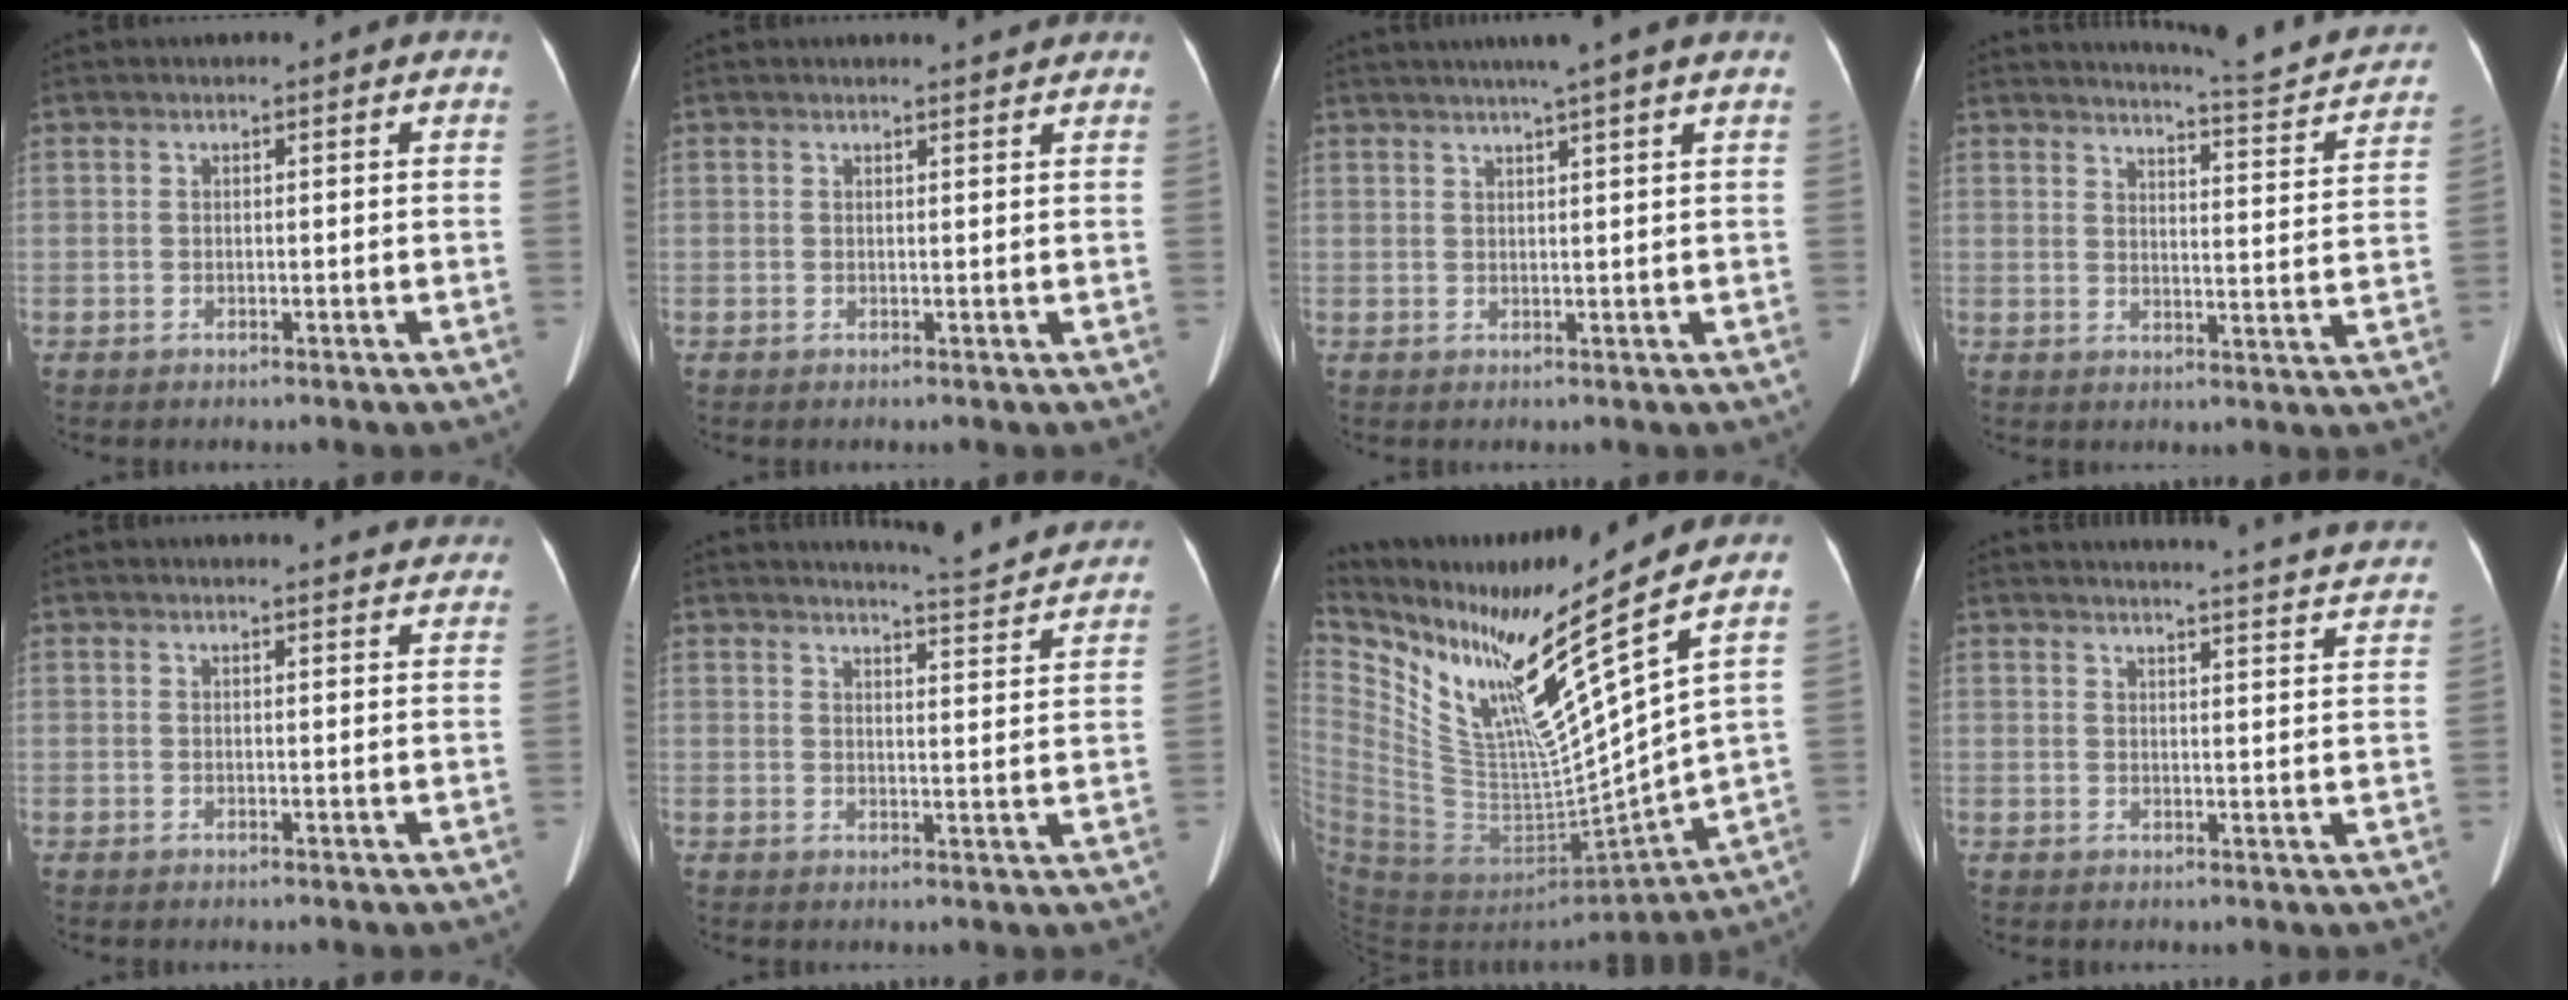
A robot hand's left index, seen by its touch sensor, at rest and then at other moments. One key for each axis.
{"total": 1.3, "fx": 1.3, "fy": -0.3, "fz": 0.1, "tx": -0.008, "ty": -0.006, "tz": 0.019}
{"total": 5.7, "fx": 4.3, "fy": -1.4, "fz": 3.4, "tx": -0.047, "ty": 0.015, "tz": 0.061}
{"total": 12.9, "fx": 12.5, "fy": 0.2, "fz": 3.2, "tx": -0.043, "ty": -0.041, "tz": 0.143}
{"total": 6.6, "fx": 6.4, "fy": 0.9, "fz": 1.1, "tx": 0.001, "ty": -0.004, "tz": 0.050}
{"total": 9.2, "fx": 9.0, "fy": -0.5, "fz": 1.4, "tx": -0.032, "ty": -0.019, "tz": 0.109}
{"total": 17.9, "fx": 12.3, "fy": 0.1, "fz": 13.1, "tx": -0.215, "ty": -0.023, "tz": 0.233}
{"total": 19.8, "fx": 19.3, "fy": 0.0, "fz": 4.2, "tx": -0.052, "ty": -0.066, "tz": 0.212}